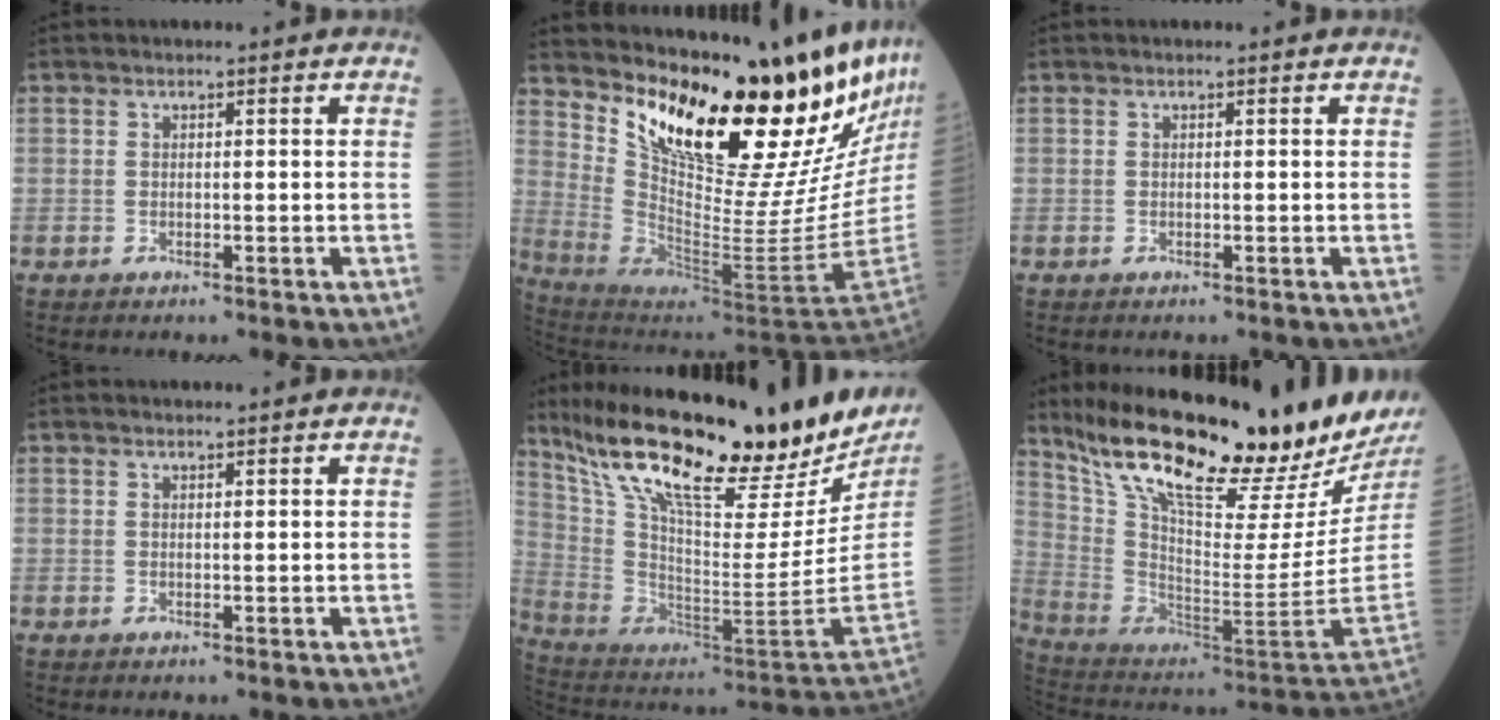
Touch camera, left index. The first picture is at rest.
{"total": 27.2, "force": [20.4, 3.0, 17.8], "torque": [-0.287, -0.097, 0.300]}
{"total": 0.0}
{"total": 0.6, "force": [0.6, 0.1, 0.2], "torque": [-0.009, 0.004, 0.011]}
{"total": 32.3, "force": [24.5, 7.4, 19.7], "torque": [-0.337, -0.034, 0.369]}
{"total": 28.4, "force": [22.8, 0.2, 17.1], "torque": [-0.286, -0.087, 0.363]}